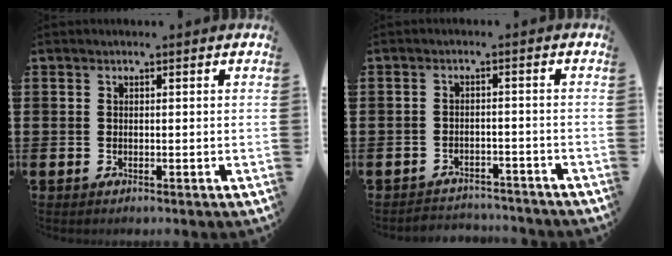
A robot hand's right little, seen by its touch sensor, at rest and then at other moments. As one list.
[{"total": 2.4, "force": [-2.4, 0.1, -0.4], "torque": [-0.003, 0.004, -0.054]}]